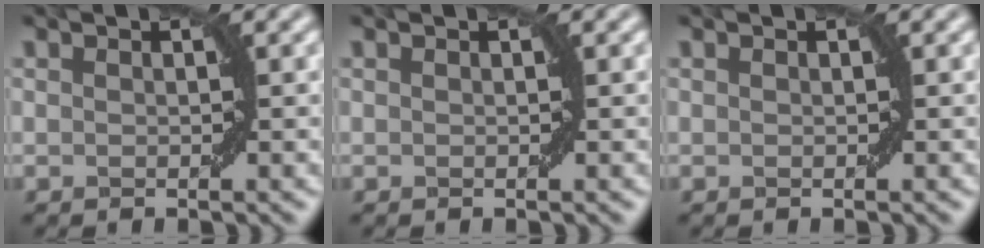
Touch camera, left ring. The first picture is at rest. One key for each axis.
{"total": 0.0}
{"total": 0.0}